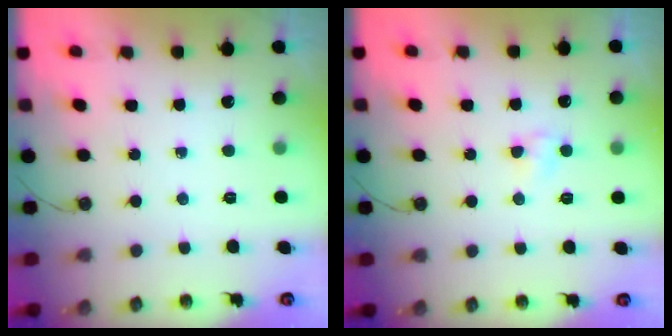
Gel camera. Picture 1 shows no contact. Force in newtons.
{"total": 2.8, "press": 2.8, "slide": 0.3}